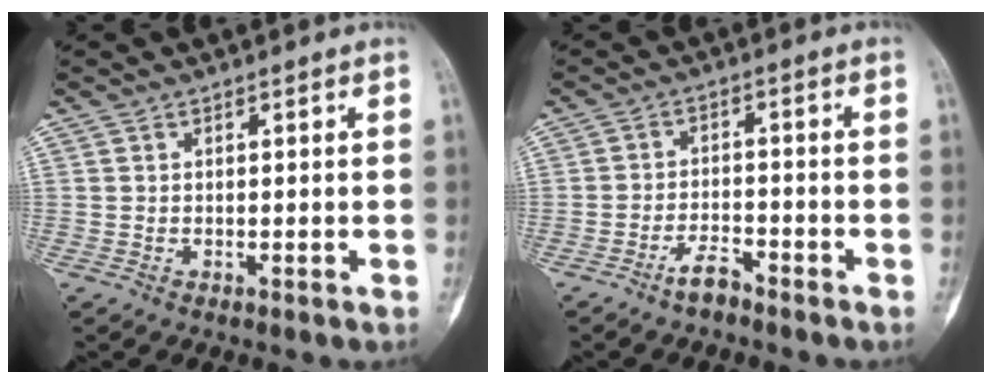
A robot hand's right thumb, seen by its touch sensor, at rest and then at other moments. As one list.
[{"total": 3.5, "force": [-2.9, 1.1, 1.7], "torque": [-0.028, 0.022, -0.055]}]